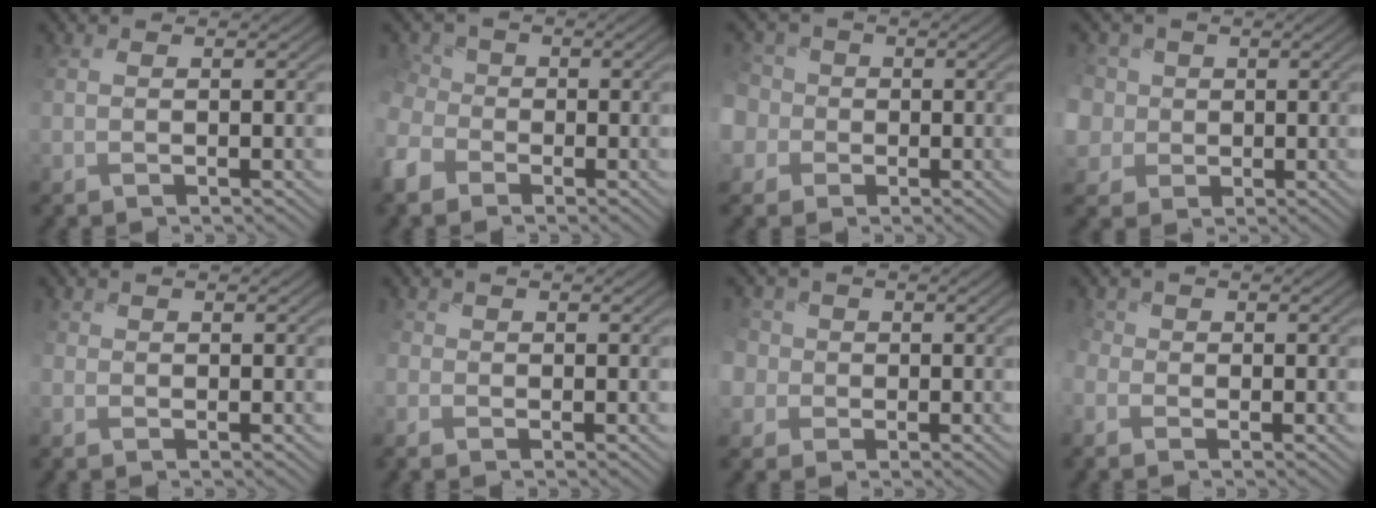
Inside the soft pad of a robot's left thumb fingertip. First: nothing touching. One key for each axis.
{"total": 5.4, "fx": -2.4, "fy": 4.2, "fz": 2.4, "tx": -0.083, "ty": -0.003, "tz": -0.057}
{"total": 6.3, "fx": 0.1, "fy": 6.0, "fz": 1.9, "tx": -0.083, "ty": 0.008, "tz": -0.028}
{"total": 7.8, "fx": 1.9, "fy": 7.1, "fz": 2.5, "tx": -0.102, "ty": 0.021, "tz": 0.008}
{"total": 1.1, "fx": -0.5, "fy": 0.9, "fz": 0.4, "tx": -0.013, "ty": -0.004, "tz": -0.014}
{"total": 1.9, "fx": -1.1, "fy": 1.4, "fz": 0.6, "tx": -0.021, "ty": -0.005, "tz": -0.024}
{"total": 4.9, "fx": -0.4, "fy": 4.6, "fz": 1.6, "tx": -0.064, "ty": 0.007, "tz": -0.025}
{"total": 2.7, "fx": -1.0, "fy": 2.1, "fz": 1.3, "tx": -0.045, "ty": -0.005, "tz": -0.020}